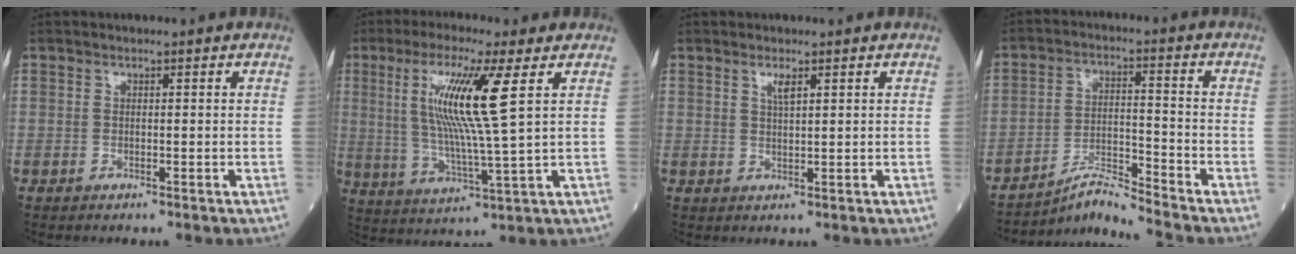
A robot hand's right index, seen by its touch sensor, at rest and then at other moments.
{"total": 12.1, "force": [3.6, -0.8, 11.5], "torque": [-0.233, -0.006, 0.065]}
{"total": 1.7, "force": [1.0, 0.1, 1.4], "torque": [-0.031, -0.001, 0.020]}
{"total": 6.6, "force": [-6.2, -2.0, 1.1], "torque": [-0.032, -0.003, -0.110]}